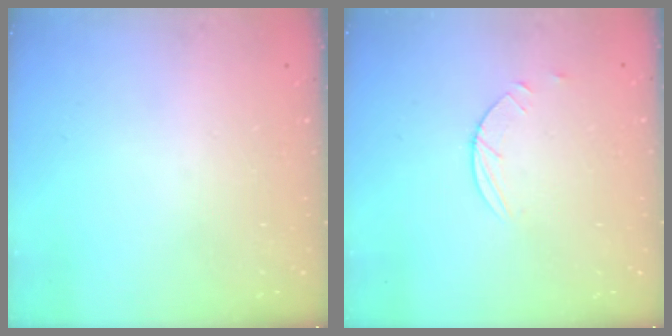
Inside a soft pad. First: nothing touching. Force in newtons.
{"total": 2.9, "press": 2.8, "slide": 0.3}